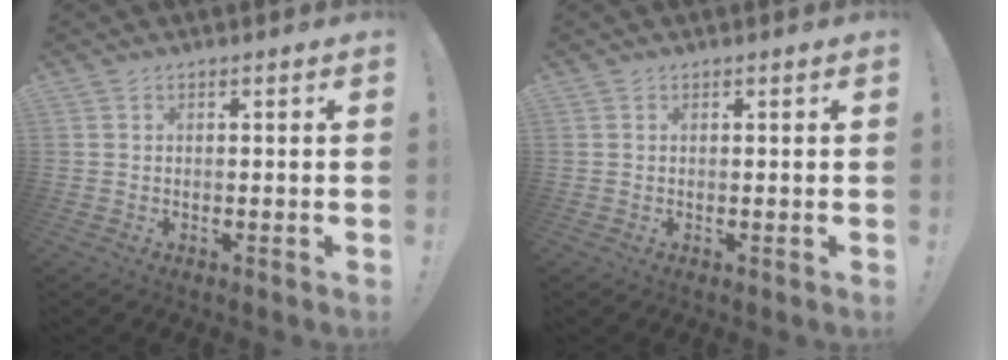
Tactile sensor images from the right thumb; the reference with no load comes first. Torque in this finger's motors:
{"motor_torque": [0.00, 0.00, 0.02, -0.01, 0.01]}